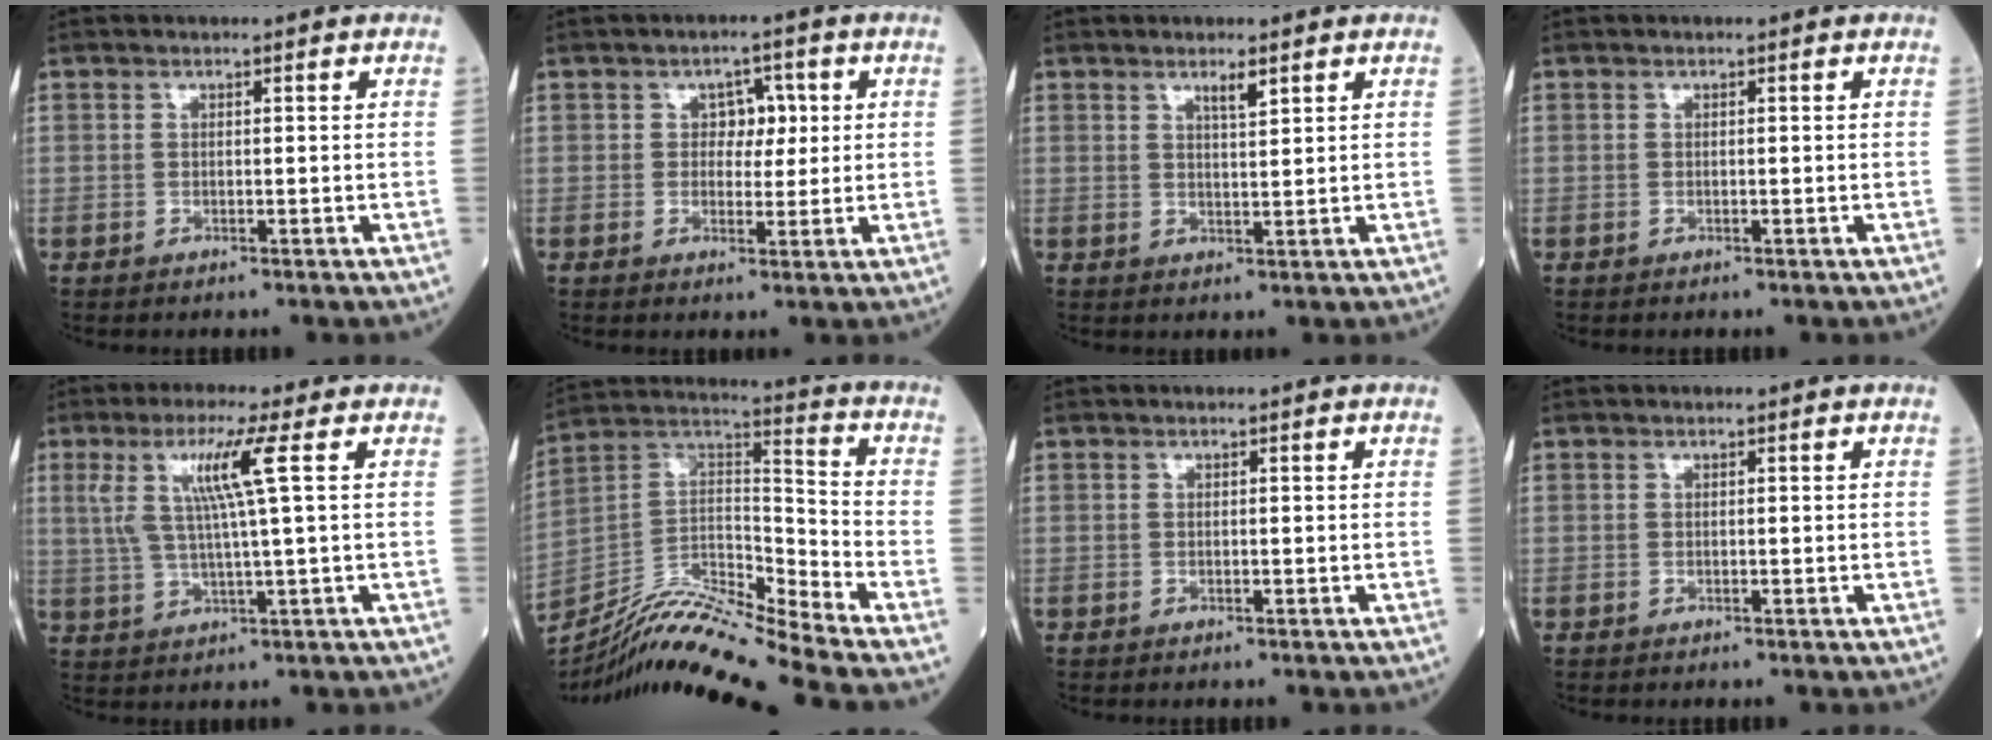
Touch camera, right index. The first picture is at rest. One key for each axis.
{"total": 3.8, "fx": 0.8, "fy": 2.6, "fz": 2.7, "tx": -0.028, "ty": 0.009, "tz": 0.011}
{"total": 2.3, "fx": 1.6, "fy": 0.2, "fz": 1.7, "tx": -0.032, "ty": -0.002, "tz": 0.028}
{"total": 0.0}
{"total": 7.7, "fx": 2.5, "fy": -0.9, "fz": 7.3, "tx": -0.149, "ty": 0.008, "tz": 0.052}
{"total": 16.3, "fx": -14.9, "fy": -2.0, "fz": 6.1, "tx": -0.109, "ty": 0.029, "tz": -0.274}
{"total": 0.0}
{"total": 0.0}